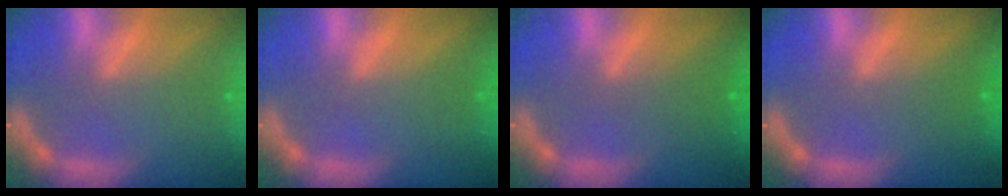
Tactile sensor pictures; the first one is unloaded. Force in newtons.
{"total": 0.0}
{"total": 2.0}
{"total": 1.4}